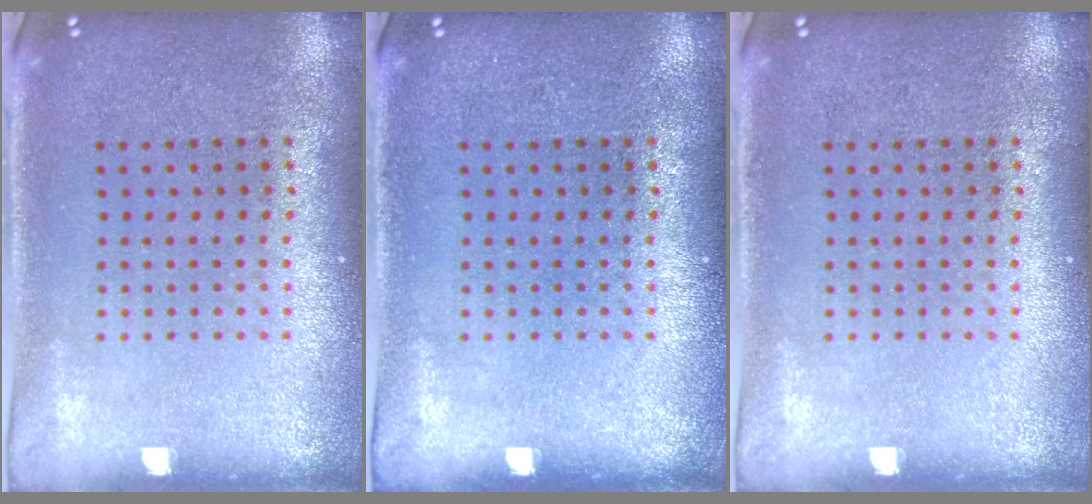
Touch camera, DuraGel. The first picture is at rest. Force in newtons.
{"total": 0.0}
{"total": 0.0}